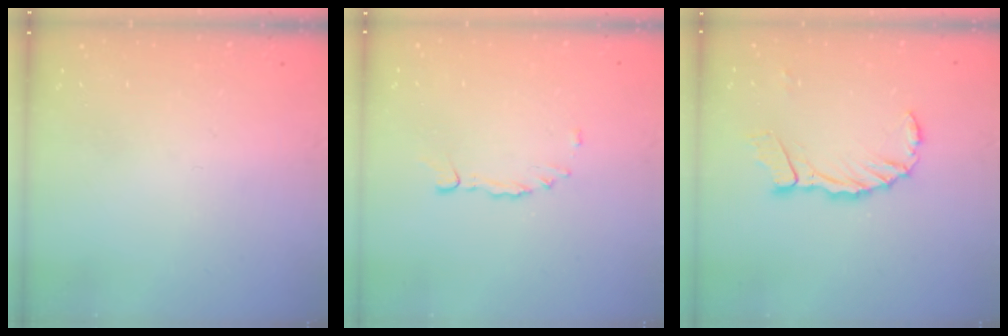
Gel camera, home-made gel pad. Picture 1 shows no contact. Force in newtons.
{"total": 3.0, "press": 2.9, "slide": 0.7}
{"total": 9.0, "press": 8.9, "slide": 1.2}